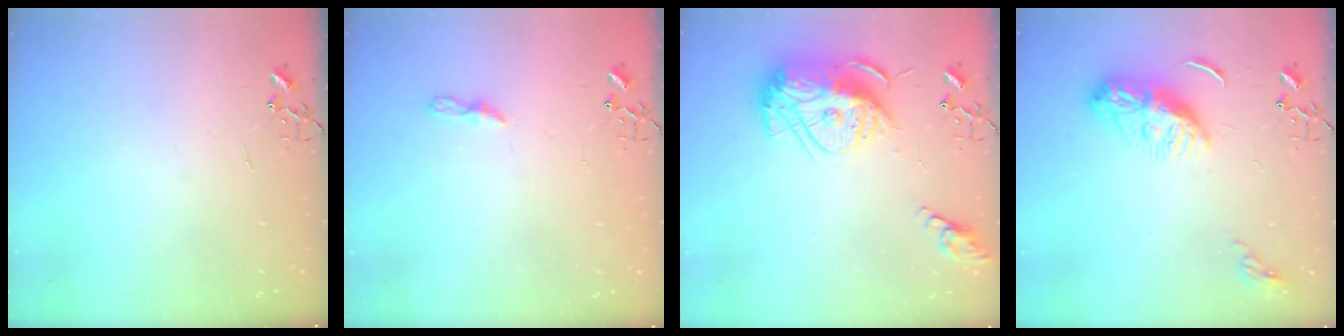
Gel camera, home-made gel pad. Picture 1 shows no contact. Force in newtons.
{"total": 5.1, "press": 5.0, "slide": 0.4}
{"total": 16.7, "press": 16.6, "slide": 1.8}
{"total": 10.2, "press": 10.2, "slide": 0.5}